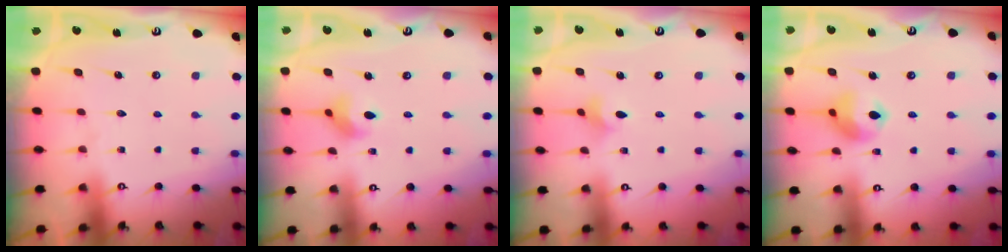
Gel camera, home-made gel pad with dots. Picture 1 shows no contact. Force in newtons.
{"total": 4.4, "press": 4.3, "slide": 0.6}
{"total": 2.9, "press": 2.8, "slide": 0.6}
{"total": 10.8, "press": 10.7, "slide": 1.4}